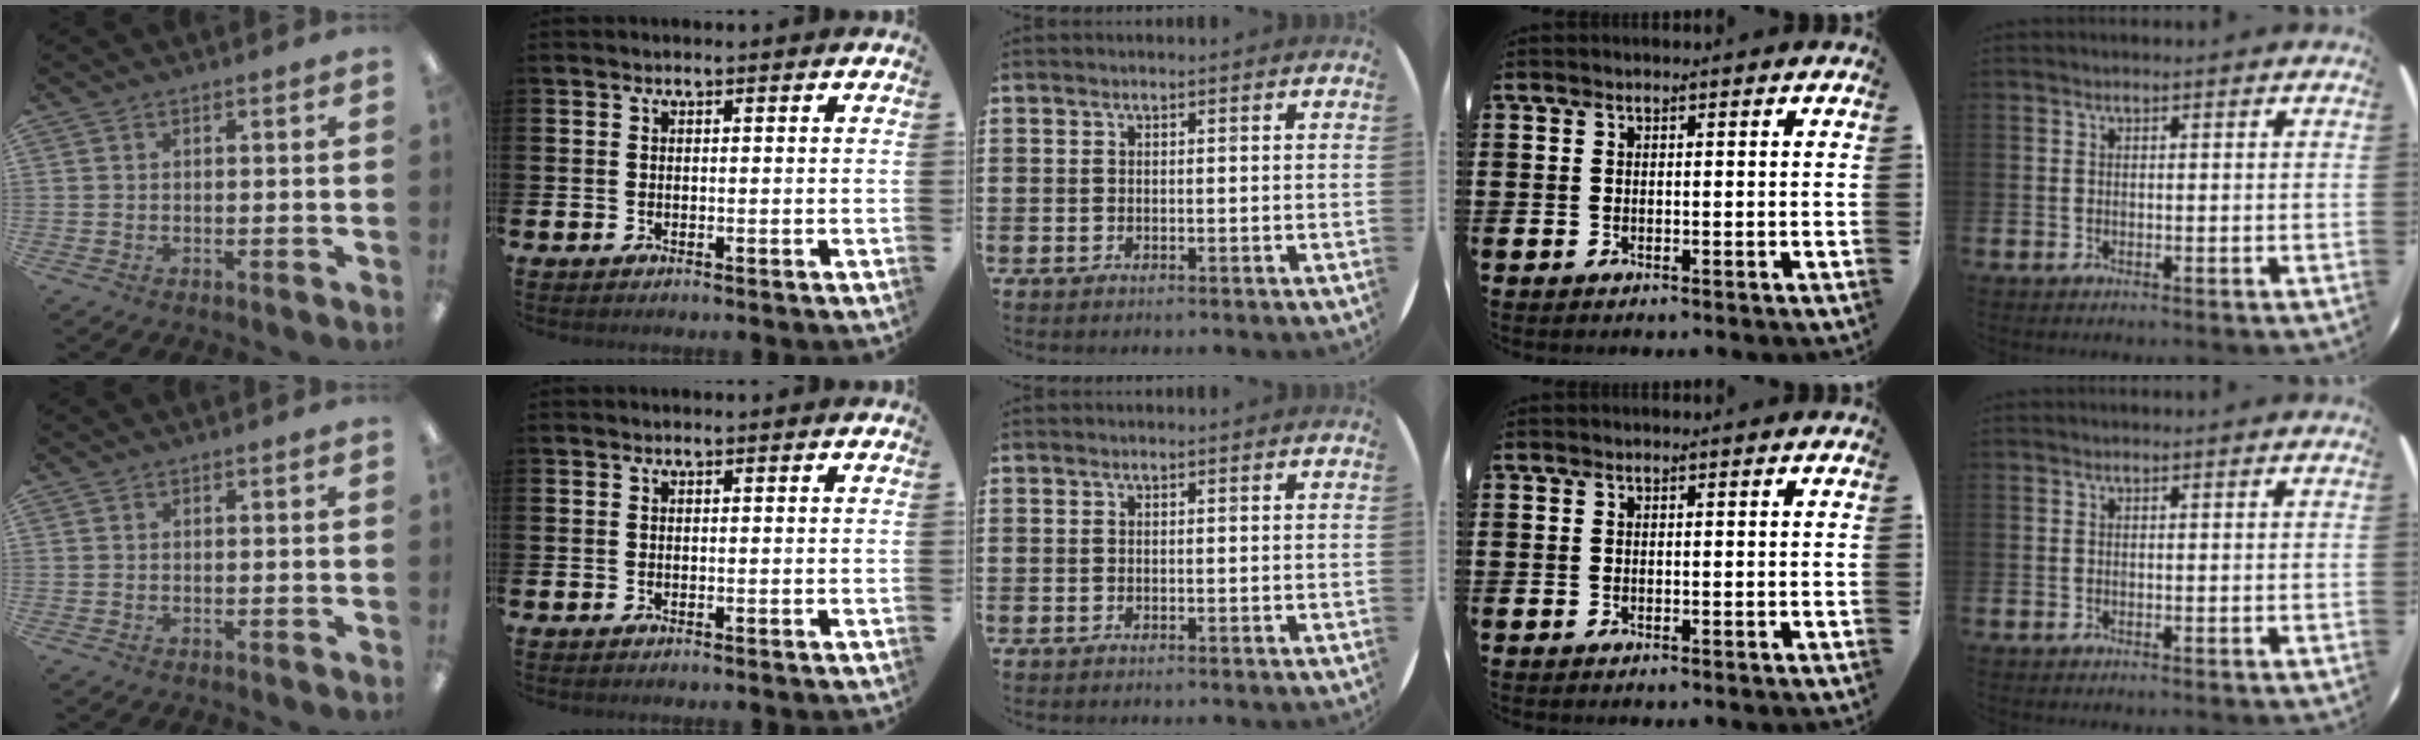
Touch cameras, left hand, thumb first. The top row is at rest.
{}